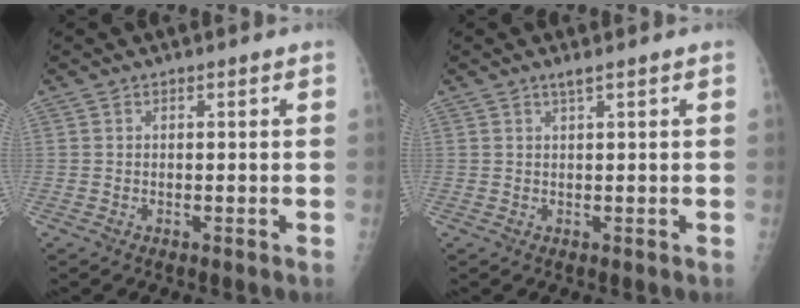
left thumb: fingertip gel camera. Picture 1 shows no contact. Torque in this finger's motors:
{"motor_torque": [0.06, 0.03, 0.10, 0.08, 0.02]}